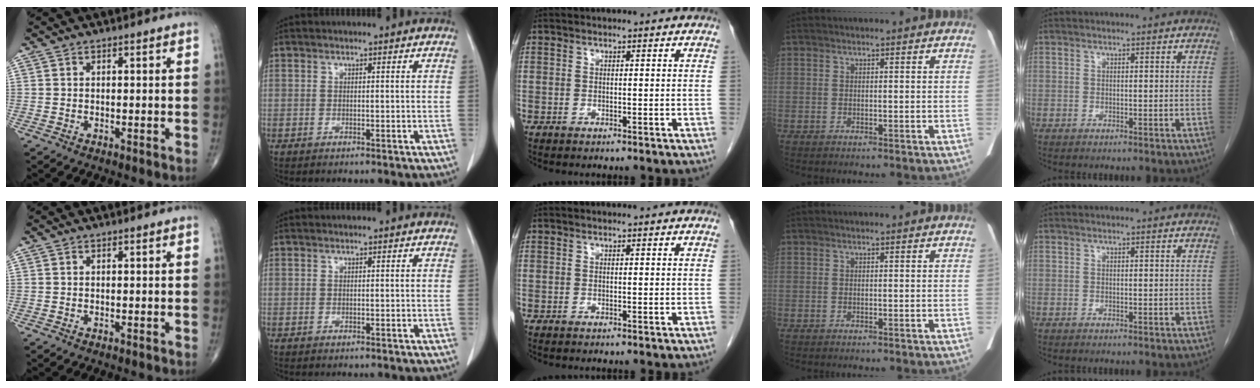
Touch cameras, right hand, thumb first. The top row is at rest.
{}